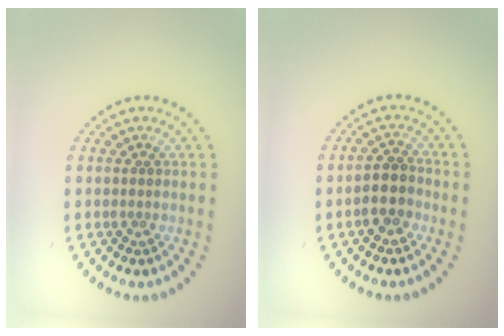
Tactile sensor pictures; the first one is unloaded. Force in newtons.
{"total": 2.6, "press": 2.3, "slide": 1.1}